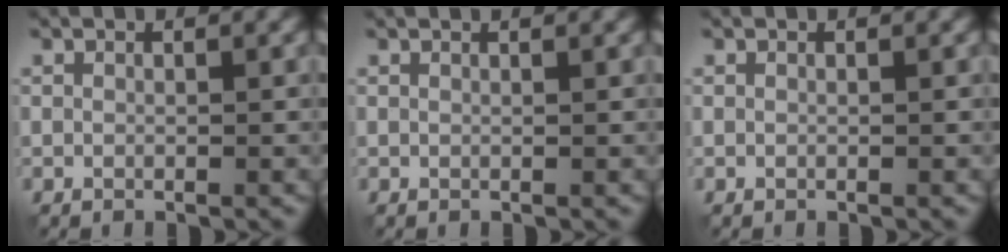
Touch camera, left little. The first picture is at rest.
{"total": 1.3, "force": [0.9, 0.3, 0.8], "torque": [-0.006, -0.001, 0.004]}
{"total": 0.0}